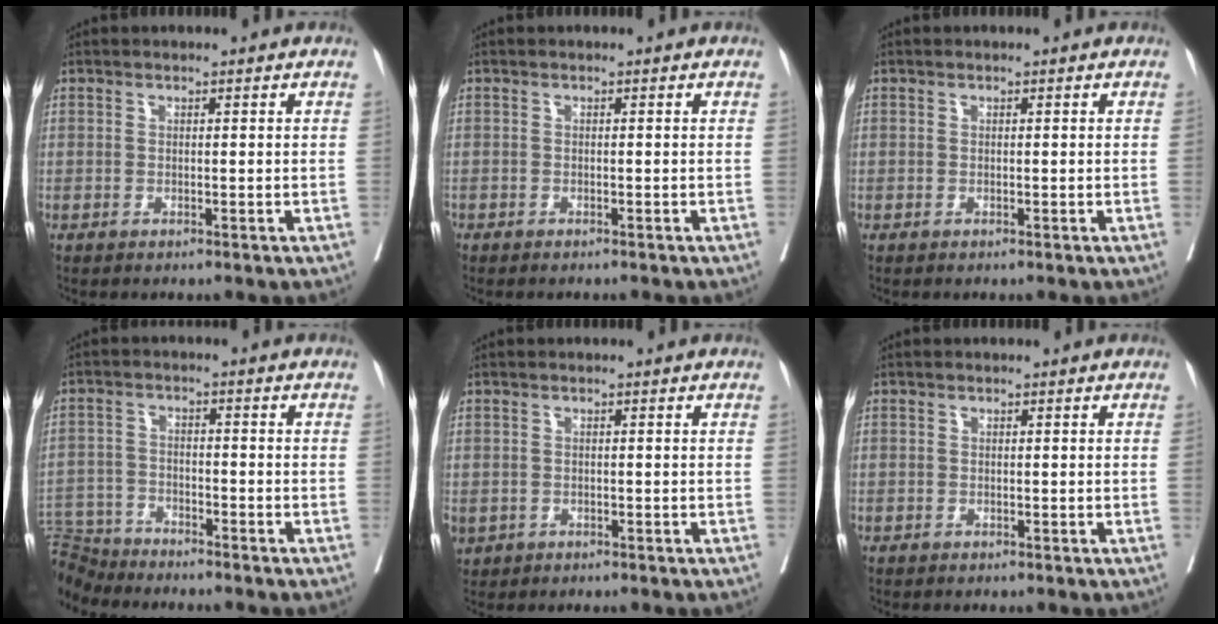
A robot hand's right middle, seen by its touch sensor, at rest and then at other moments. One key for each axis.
{"total": 0.6, "fx": -0.5, "fy": 0.1, "fz": 0.1, "tx": -0.003, "ty": -0.001, "tz": -0.013}
{"total": 0.0}
{"total": 8.1, "fx": -7.9, "fy": 1.8, "fz": 0.4, "tx": -0.015, "ty": -0.001, "tz": -0.149}
{"total": 3.5, "fx": -1.4, "fy": 2.9, "fz": 1.3, "tx": -0.041, "ty": -0.006, "tz": -0.016}
{"total": 0.7, "fx": -0.3, "fy": 0.6, "fz": 0.0, "tx": 0.000, "ty": 0.003, "tz": -0.007}